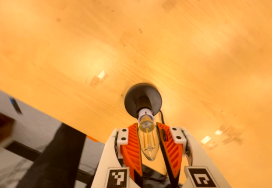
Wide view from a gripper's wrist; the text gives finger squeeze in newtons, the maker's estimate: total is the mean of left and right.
{"total": 9.8, "left": 8.8, "right": 10.7}